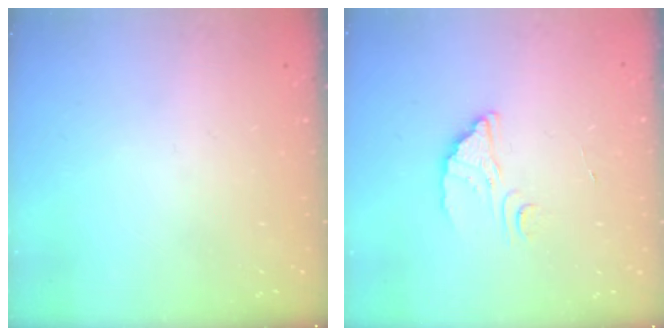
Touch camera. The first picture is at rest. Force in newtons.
{"total": 2.8, "press": 2.8, "slide": 0.0}